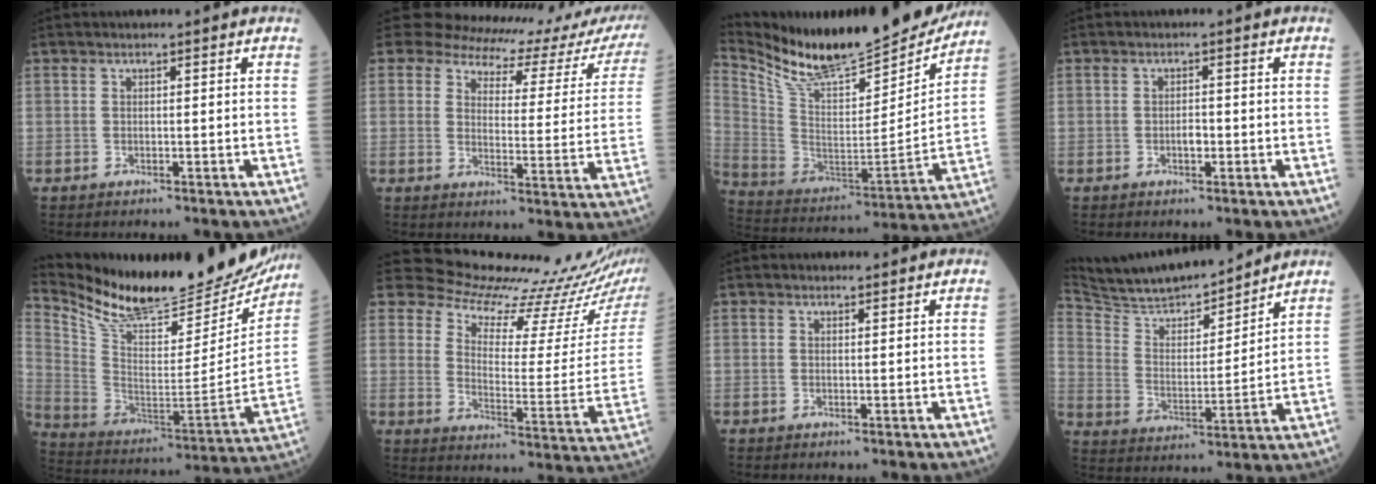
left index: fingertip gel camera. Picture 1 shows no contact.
{"total": 16.1, "force": [15.1, 4.2, 3.8], "torque": [-0.027, -0.071, 0.151]}
{"total": 23.3, "force": [20.8, 4.3, 9.5], "torque": [-0.181, -0.053, 0.335]}
{"total": 1.7, "force": [-0.9, 0.7, 1.1], "torque": [-0.020, -0.002, -0.016]}
{"total": 27.6, "force": [24.8, 6.6, 10.2], "torque": [-0.191, -0.071, 0.364]}
{"total": 16.5, "force": [16.2, -0.1, 2.9], "torque": [-0.052, -0.117, 0.207]}
{"total": 0.0}
{"total": 15.3, "force": [14.1, 2.0, 5.5], "torque": [-0.103, -0.006, 0.245]}